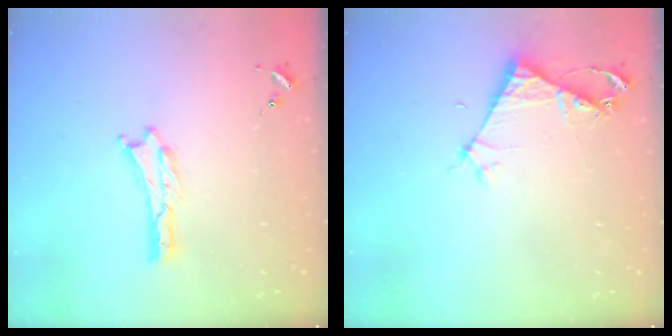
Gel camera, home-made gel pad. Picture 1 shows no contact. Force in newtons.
{"total": 4.0, "press": 4.0, "slide": 0.3}